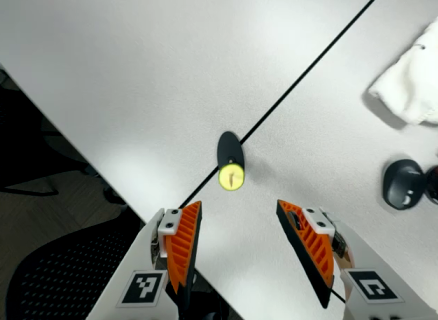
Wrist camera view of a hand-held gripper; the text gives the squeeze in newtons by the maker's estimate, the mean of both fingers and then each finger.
{"total": 0.0}